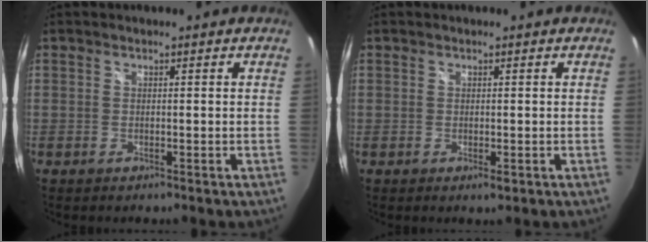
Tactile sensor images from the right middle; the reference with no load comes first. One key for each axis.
{"total": 0.7, "fx": -0.2, "fy": 0.5, "fz": 0.5, "tx": -0.009, "ty": -0.004, "tz": -0.004}